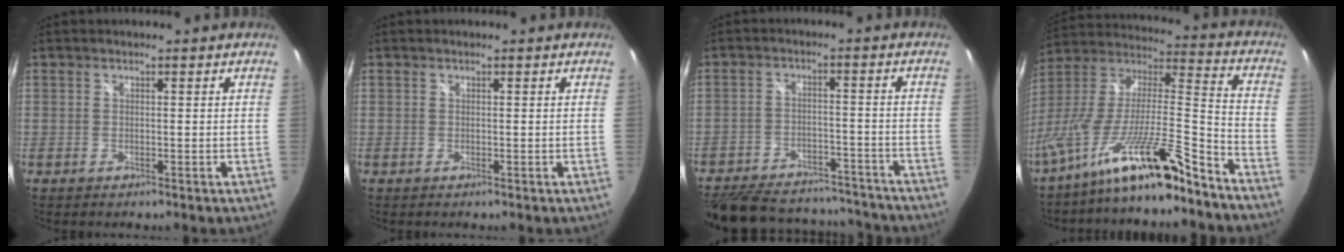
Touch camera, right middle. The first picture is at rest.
{"total": 0.0}
{"total": 24.6, "force": [-20.6, 9.3, 9.6], "torque": [-0.217, 0.004, -0.280]}
{"total": 18.4, "force": [-13.9, 0.8, 12.0], "torque": [-0.208, -0.024, -0.248]}